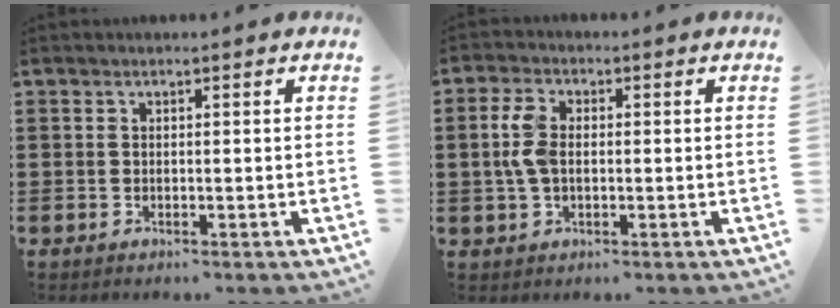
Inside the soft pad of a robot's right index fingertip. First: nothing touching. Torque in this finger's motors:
{"motor_torque": [0.98, -0.15, 0.55, 0.13]}